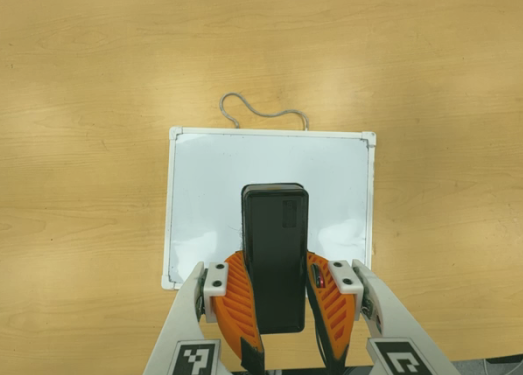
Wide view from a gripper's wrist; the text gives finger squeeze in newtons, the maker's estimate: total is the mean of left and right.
{"total": 10.2, "left": 8.2, "right": 12.2}